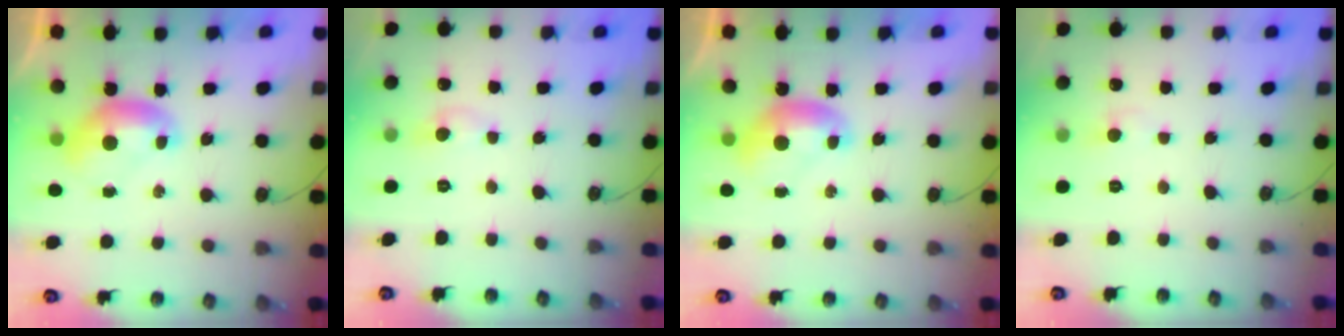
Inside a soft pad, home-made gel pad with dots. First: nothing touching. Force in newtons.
{"total": 1.7, "press": 1.7, "slide": 0.2}
{"total": 0.0}
{"total": 0.5, "press": 0.2, "slide": 0.5}